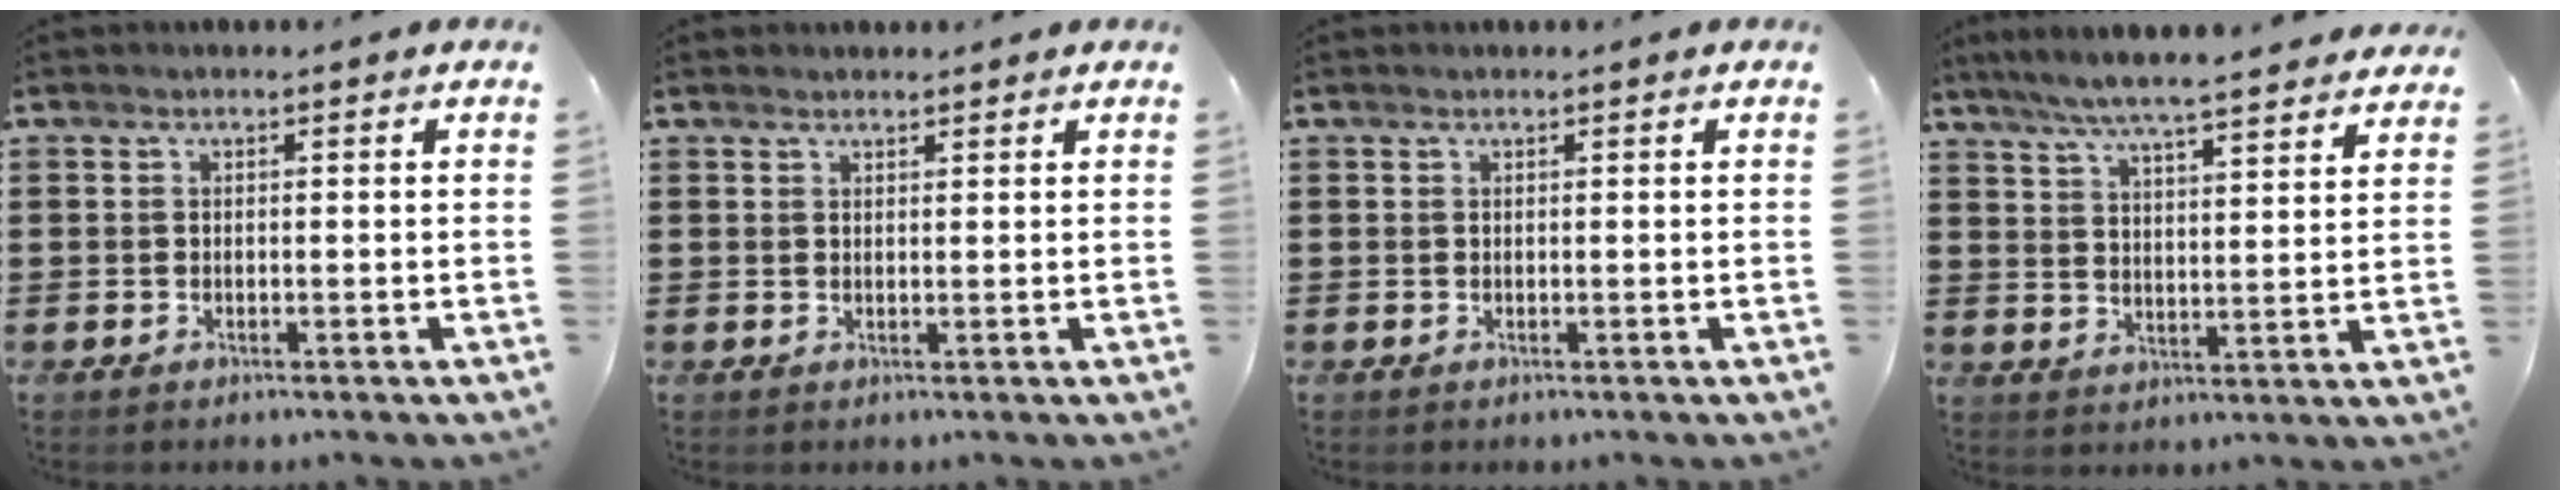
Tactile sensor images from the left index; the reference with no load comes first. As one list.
[{"total": 1.1, "force": [1.1, 0.3, 0.0], "torque": [-0.002, 0.001, 0.021]}, {"total": 0.0}, {"total": 6.3, "force": [5.8, -0.1, 2.4], "torque": [-0.070, -0.030, 0.101]}]